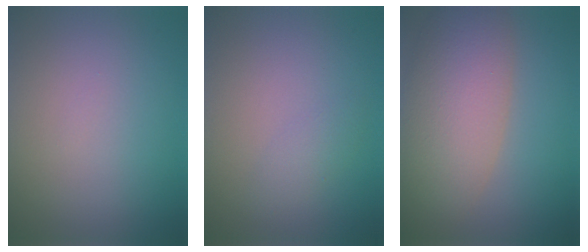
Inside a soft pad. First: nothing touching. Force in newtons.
{"total": 1.3, "press": 1.3, "slide": 0.0}
{"total": 8.5, "press": 8.5, "slide": 0.4}